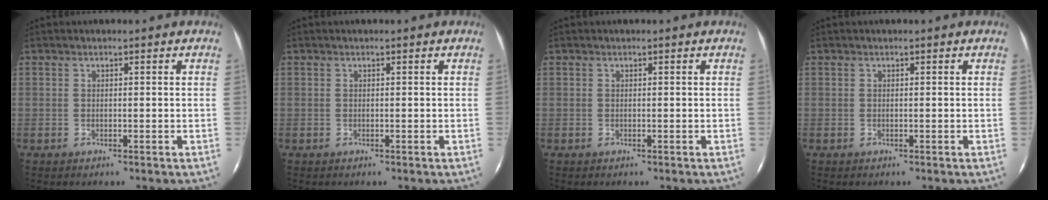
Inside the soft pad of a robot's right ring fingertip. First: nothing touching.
{"total": 0.0}
{"total": 0.0}
{"total": 0.0}